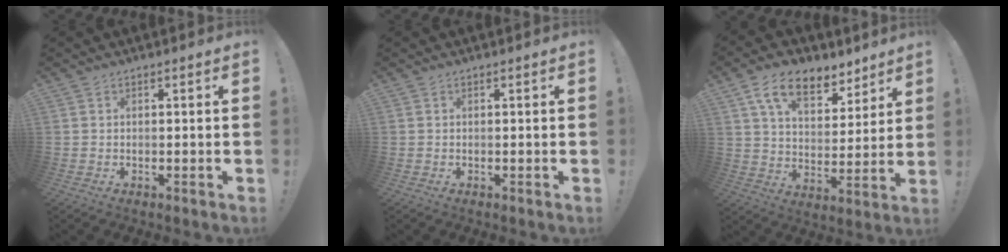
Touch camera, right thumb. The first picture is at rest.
{"total": 0.0}
{"total": 14.5, "force": [9.1, 7.9, 8.0], "torque": [-0.129, -0.047, 0.166]}